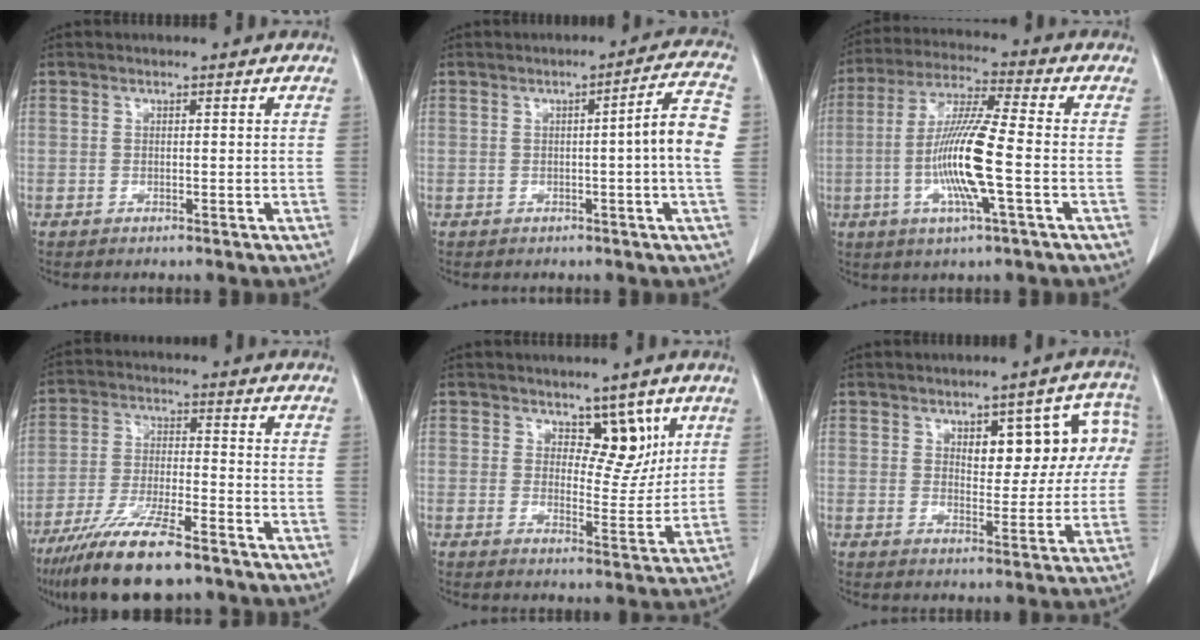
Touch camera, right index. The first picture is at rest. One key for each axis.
{"total": 6.9, "fx": -0.2, "fy": -0.7, "fz": 6.9, "tx": -0.088, "ty": 0.008, "tz": -0.008}
{"total": 12.5, "fx": -2.6, "fy": 0.3, "fz": 12.2, "tx": -0.243, "ty": -0.008, "tz": -0.057}
{"total": 13.1, "fx": -9.7, "fy": 2.3, "fz": 8.5, "tx": -0.161, "ty": -0.032, "tz": -0.172}
{"total": 6.2, "fx": 3.4, "fy": 3.3, "fz": 4.0, "tx": -0.041, "ty": -0.007, "tz": 0.053}
{"total": 10.2, "fx": 3.0, "fy": 4.7, "fz": 8.6, "tx": -0.091, "ty": 0.033, "tz": 0.040}